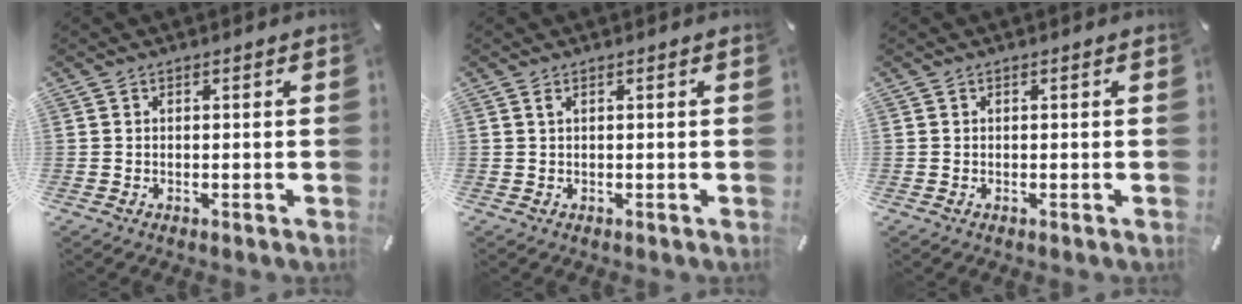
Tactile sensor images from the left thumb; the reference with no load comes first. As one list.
[{"total": 0.8, "force": [0.3, 0.0, 0.7], "torque": [-0.014, 0.000, 0.005]}, {"total": 0.0}]